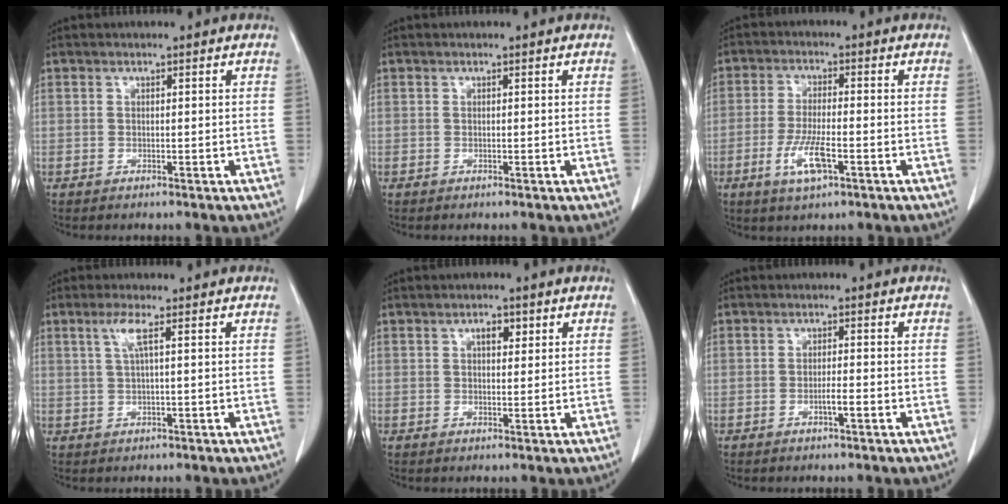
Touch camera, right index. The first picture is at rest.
{"total": 0.0}
{"total": 7.0, "force": [-2.9, 1.8, 6.1], "torque": [-0.124, -0.007, -0.048]}
{"total": 3.3, "force": [1.1, 0.3, 3.1], "torque": [-0.067, 0.008, 0.026]}
{"total": 3.0, "force": [1.2, 1.6, 2.2], "torque": [-0.039, 0.005, 0.020]}
{"total": 2.4, "force": [-0.9, 0.5, 2.1], "torque": [-0.039, 0.002, -0.014]}